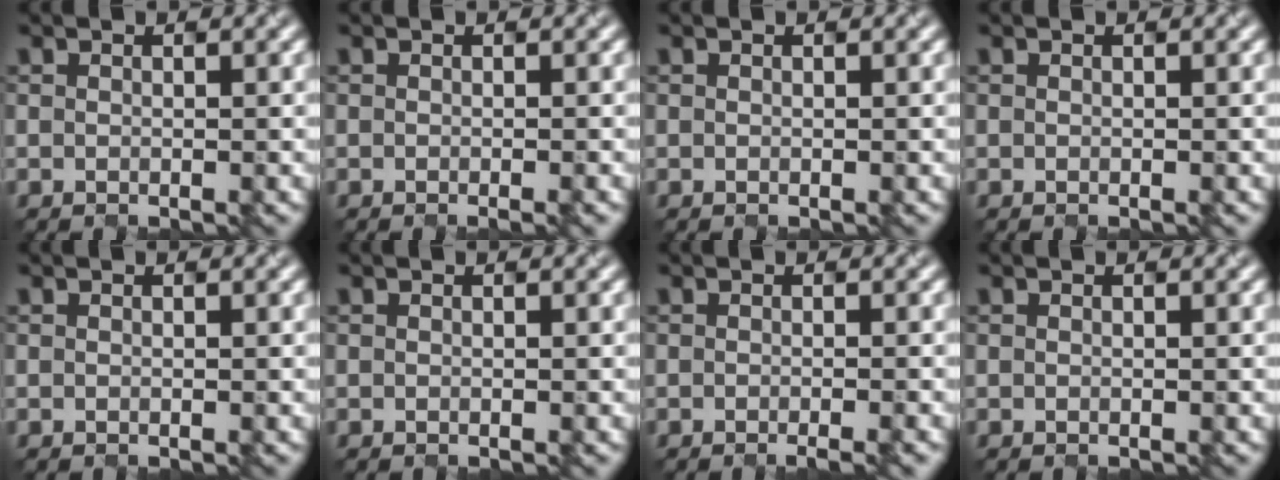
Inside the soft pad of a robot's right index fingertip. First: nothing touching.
{"total": 0.9, "force": [-0.3, 0.3, 0.8], "torque": [-0.006, 0.002, -0.007]}
{"total": 0.0}
{"total": 0.0}
{"total": 0.0}
{"total": 0.0}
{"total": 1.5, "force": [-0.6, 0.4, 1.3], "torque": [-0.007, -0.001, -0.009]}
{"total": 0.0}